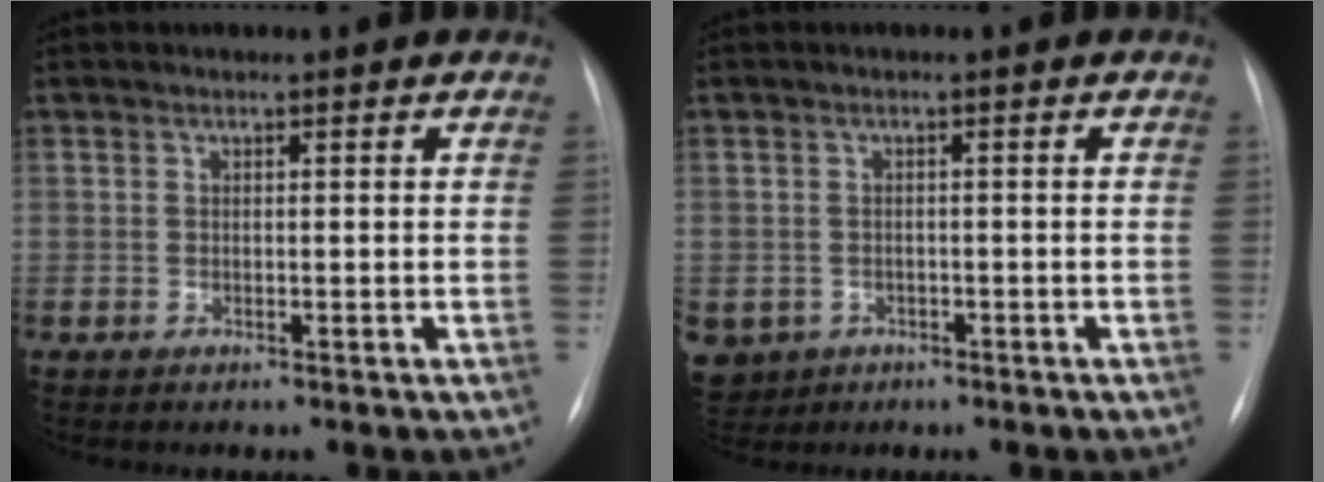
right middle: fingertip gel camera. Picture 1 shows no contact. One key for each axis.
{"total": 5.7, "fx": -2.7, "fy": 4.9, "fz": 1.2, "tx": -0.034, "ty": 0.002, "tz": -0.035}